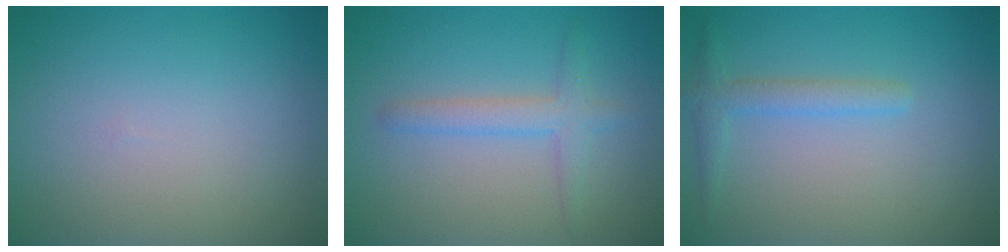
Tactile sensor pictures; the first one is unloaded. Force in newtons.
{"total": 2.3, "press": 2.3, "slide": 0.0}
{"total": 1.4, "press": 1.4, "slide": 0.1}